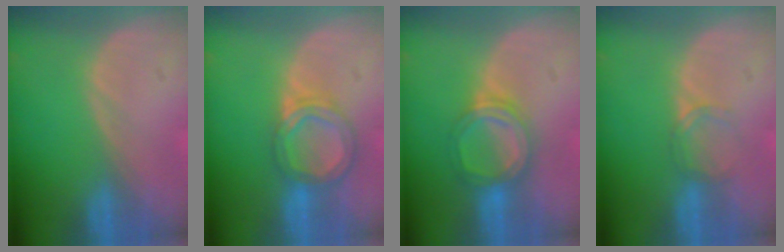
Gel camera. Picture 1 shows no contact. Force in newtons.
{"total": 6.2, "press": 5.8, "slide": 2.4}
{"total": 6.2, "press": 5.7, "slide": 2.6}
{"total": 2.2, "press": 2.2, "slide": 0.2}